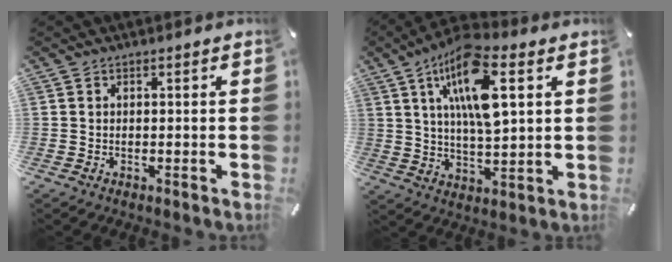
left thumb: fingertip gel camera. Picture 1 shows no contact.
{"total": 15.0, "force": [6.3, 5.6, 12.3], "torque": [-0.240, -0.013, 0.103]}